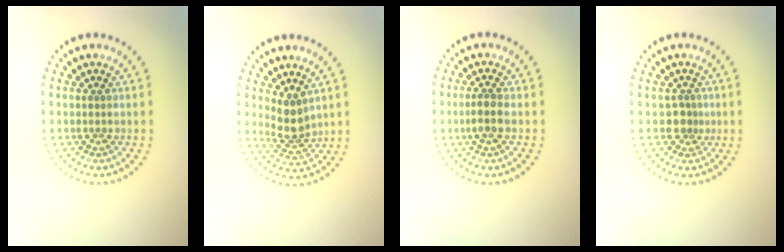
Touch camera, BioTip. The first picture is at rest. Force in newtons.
{"total": 2.6, "press": 2.0, "slide": 1.7}
{"total": 2.0, "press": 1.8, "slide": 0.8}
{"total": 1.1, "press": 0.7, "slide": 0.9}